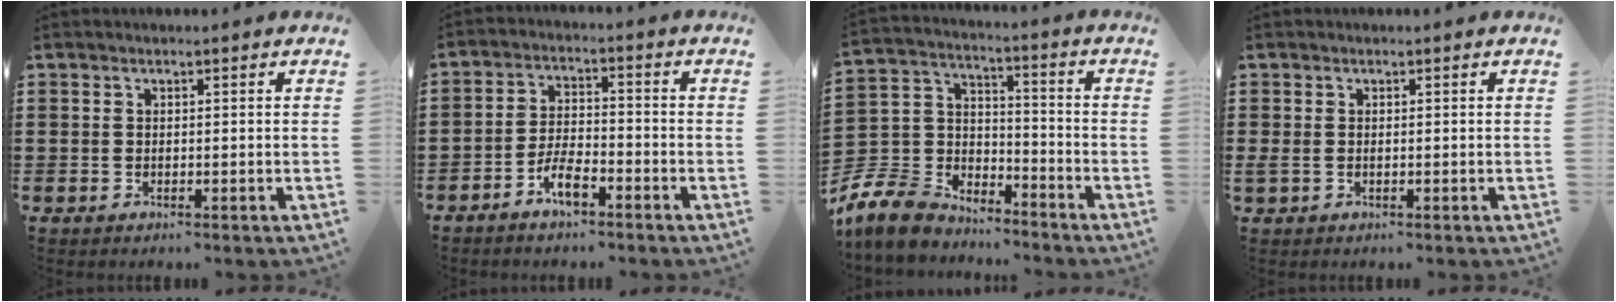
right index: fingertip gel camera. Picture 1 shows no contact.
{"total": 4.7, "force": [-3.2, 1.5, 3.0], "torque": [-0.073, 0.003, -0.064]}
{"total": 8.1, "force": [-7.2, 3.4, 1.6], "torque": [-0.076, 0.004, -0.152]}
{"total": 0.7, "force": [-0.1, 0.2, 0.6], "torque": [-0.014, -0.001, -0.001]}